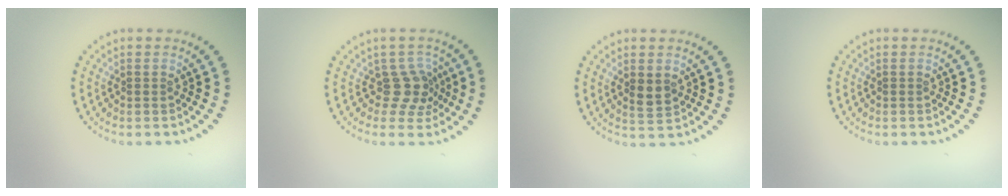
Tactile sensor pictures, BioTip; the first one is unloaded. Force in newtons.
{"total": 2.8, "press": 2.1, "slide": 1.8}
{"total": 1.9, "press": 1.8, "slide": 0.3}
{"total": 0.0}